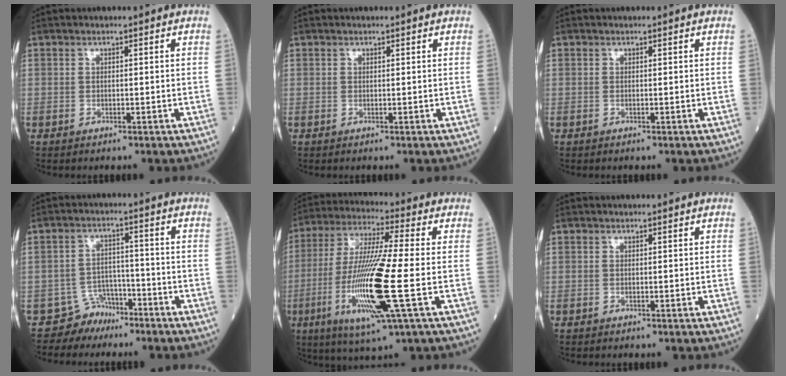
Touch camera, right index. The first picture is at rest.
{"total": 0.0}
{"total": 0.0}
{"total": 4.6, "force": [-3.7, 2.5, -0.6], "torque": [0.017, 0.013, -0.063]}
{"total": 17.4, "force": [-4.0, 0.6, 16.9], "torque": [-0.352, -0.020, -0.078]}
{"total": 0.0}